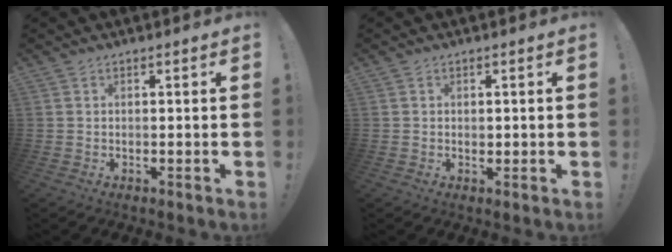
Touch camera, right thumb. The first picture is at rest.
{"total": 0.7, "force": [0.2, 0.6, 0.2], "torque": [0.002, -0.001, 0.003]}